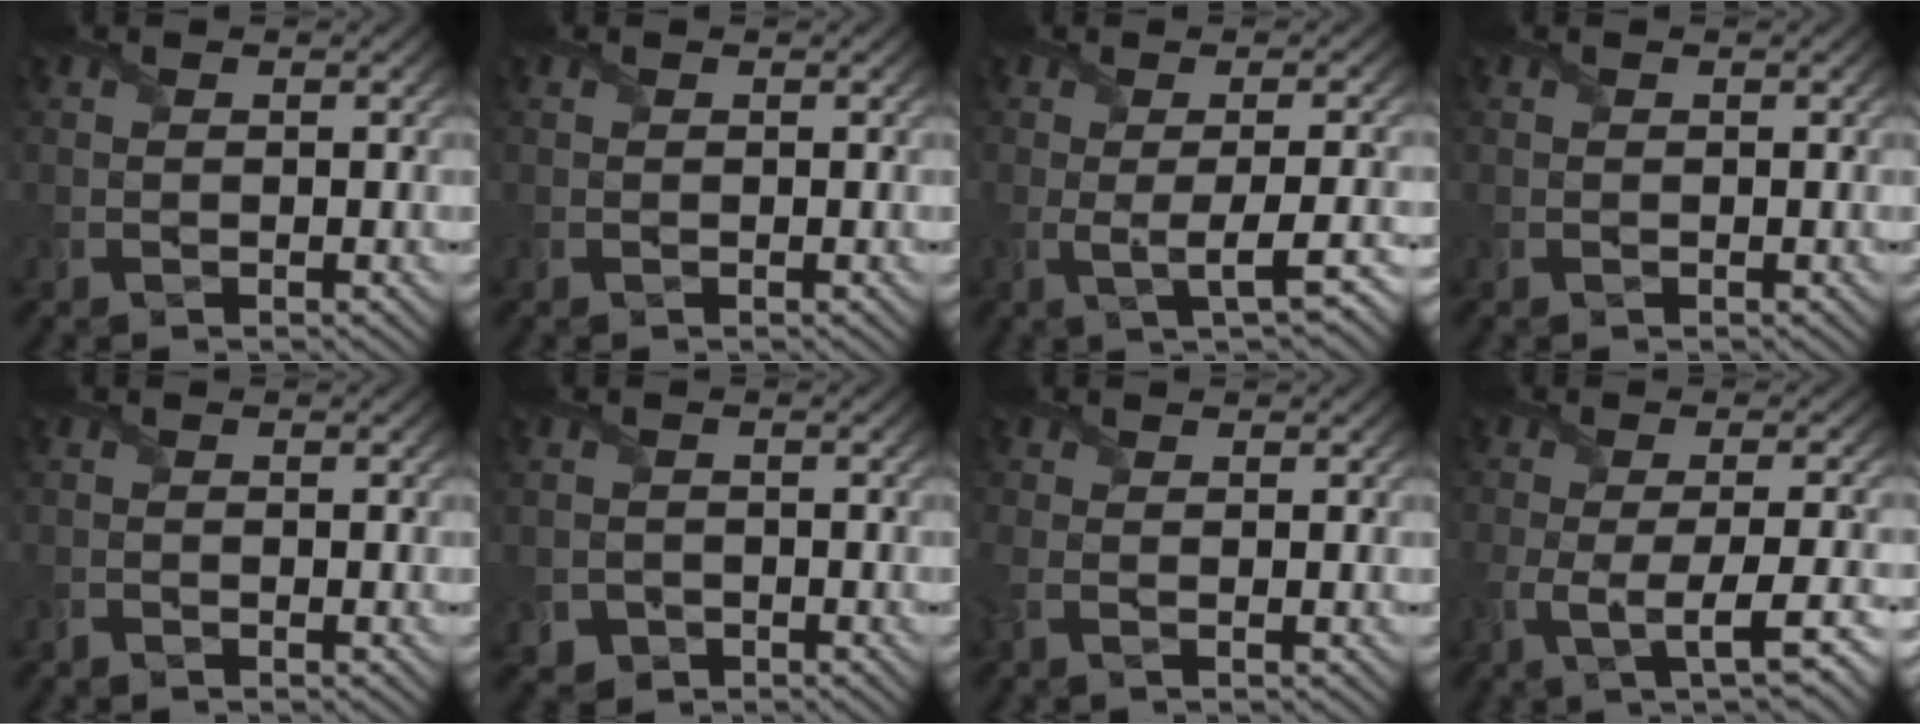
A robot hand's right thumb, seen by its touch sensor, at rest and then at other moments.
{"total": 0.0}
{"total": 5.0, "force": [-1.0, 0.9, 4.8], "torque": [-0.079, 0.001, -0.018]}
{"total": 0.0}
{"total": 0.7, "force": [-0.7, 0.1, -0.2], "torque": [0.003, -0.001, -0.014]}
{"total": 2.1, "force": [-1.3, 1.6, 0.1], "torque": [0.001, -0.008, -0.024]}
{"total": 1.3, "force": [-0.2, 0.4, 1.3], "torque": [-0.040, -0.002, -0.013]}
{"total": 6.6, "force": [-2.5, 1.4, 5.9], "torque": [-0.094, -0.002, -0.045]}